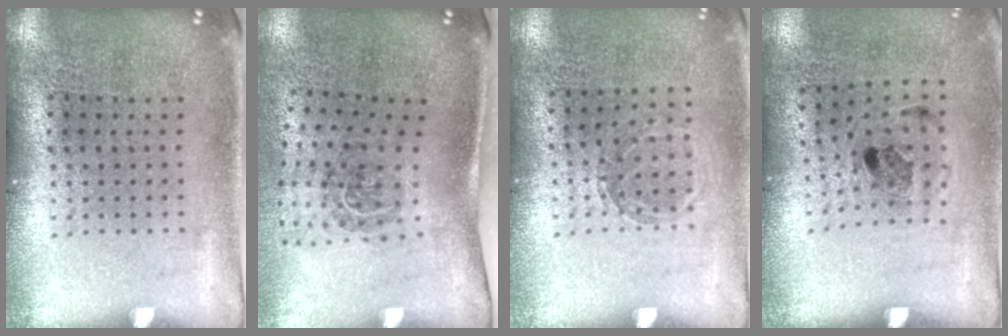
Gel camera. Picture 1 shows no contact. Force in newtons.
{"total": 2.0, "press": 1.2, "slide": 1.5}
{"total": 0.9, "press": 0.9, "slide": 0.1}
{"total": 1.2, "press": 0.7, "slide": 0.9}